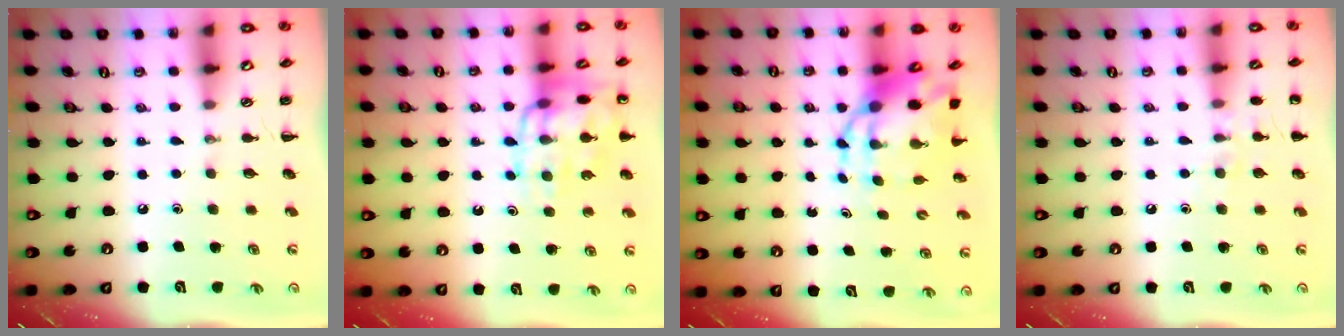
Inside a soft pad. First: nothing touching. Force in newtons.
{"total": 15.0, "press": 14.9, "slide": 1.6}
{"total": 7.8, "press": 7.5, "slide": 2.0}
{"total": 6.6, "press": 6.4, "slide": 1.5}